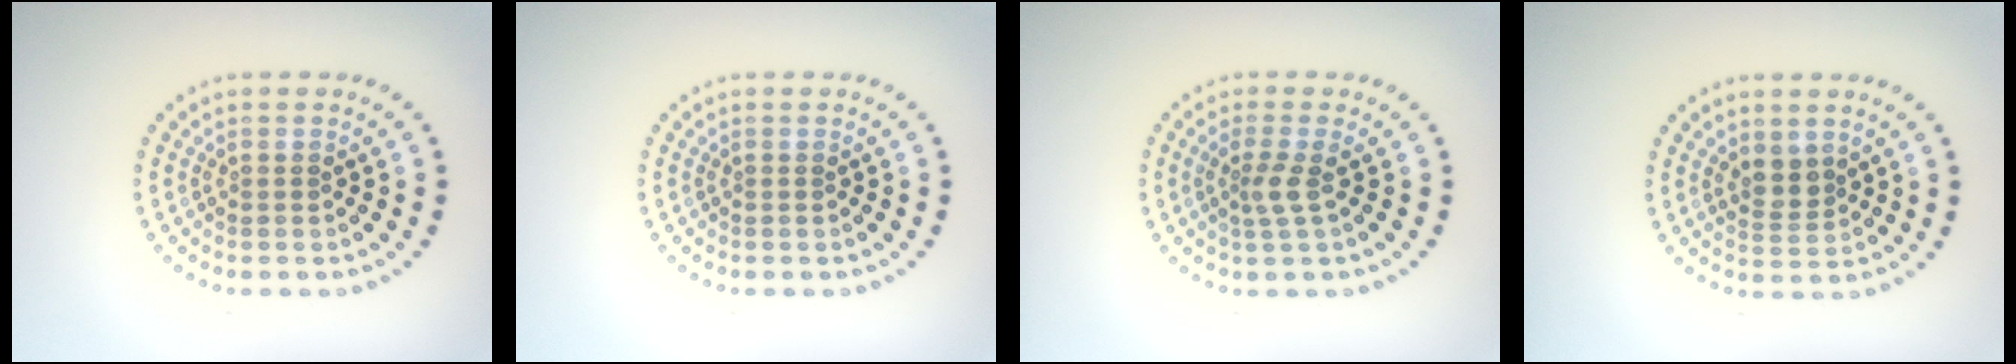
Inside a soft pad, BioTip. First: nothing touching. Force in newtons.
{"total": 0.0}
{"total": 1.9, "press": 1.4, "slide": 1.3}
{"total": 2.0, "press": 1.7, "slide": 1.0}